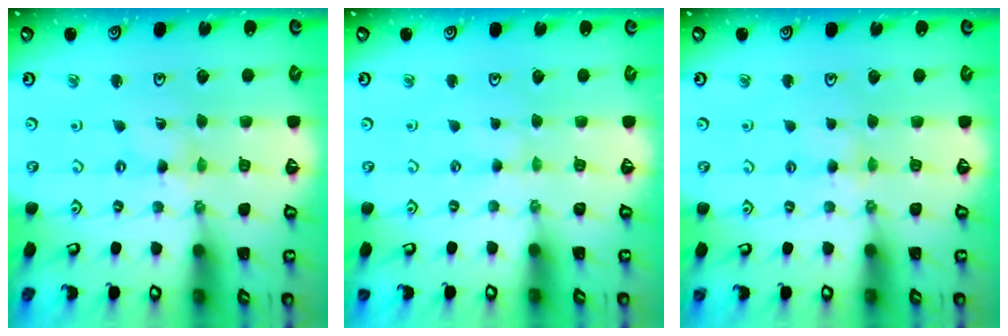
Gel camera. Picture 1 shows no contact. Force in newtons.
{"total": 1.0, "press": 1.0, "slide": 0.2}
{"total": 3.0, "press": 2.9, "slide": 0.4}